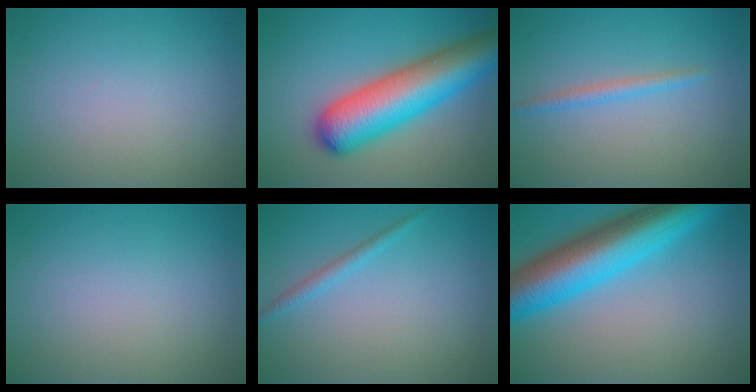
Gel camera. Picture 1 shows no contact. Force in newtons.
{"total": 10.1, "press": 10.1, "slide": 0.4}
{"total": 1.5, "press": 1.5, "slide": 0.1}
{"total": 0.0}
{"total": 1.3, "press": 1.3, "slide": 0.0}
{"total": 11.4, "press": 11.4, "slide": 0.5}